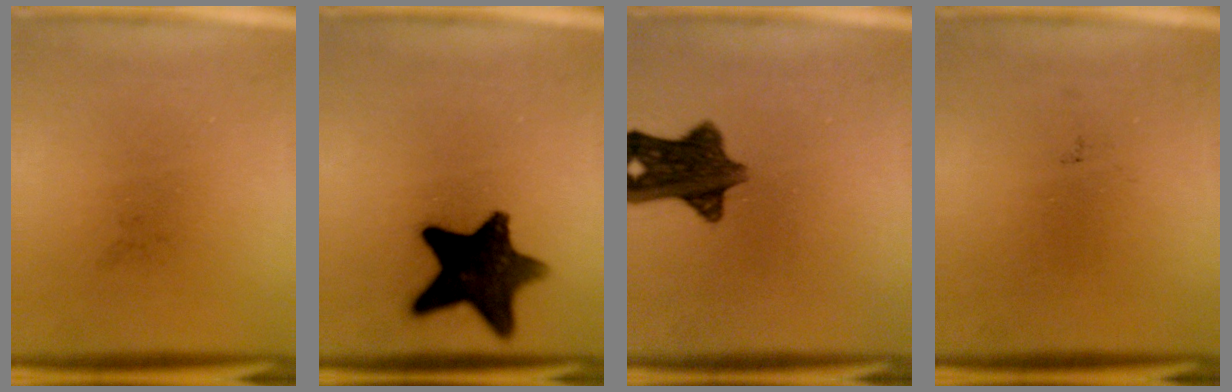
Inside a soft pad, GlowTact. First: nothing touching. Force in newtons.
{"total": 13.8}
{"total": 9.9}
{"total": 0.0}